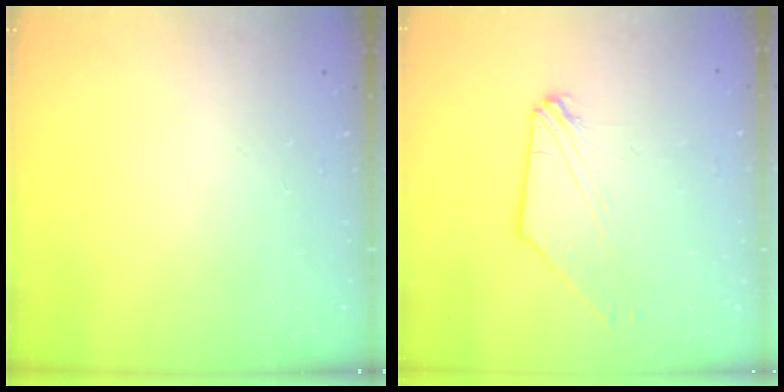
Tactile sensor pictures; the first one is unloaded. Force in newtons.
{"total": 2.6, "press": 2.6, "slide": 0.5}